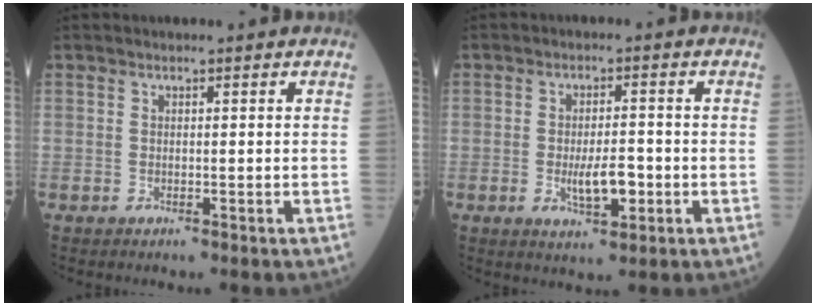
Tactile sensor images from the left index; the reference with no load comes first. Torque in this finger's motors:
{"motor_torque": [-0.07, 0.10, 0.11, 0.04]}